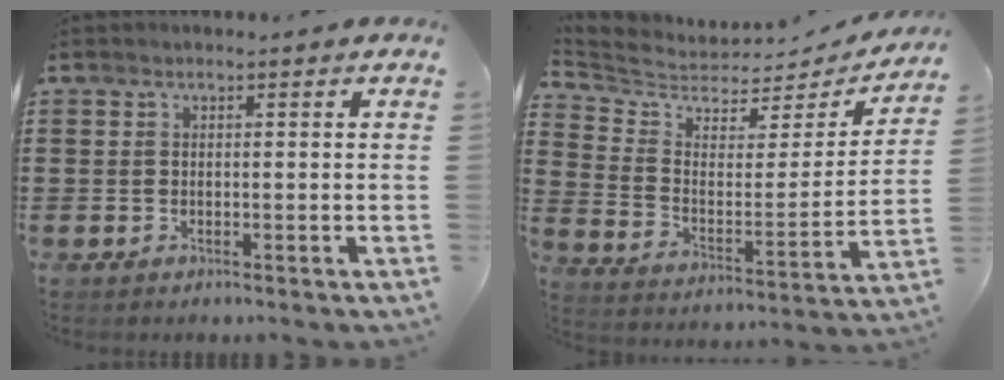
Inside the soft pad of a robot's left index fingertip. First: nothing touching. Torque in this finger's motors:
{"motor_torque": [1.09, -1.05, 0.10, 0.02]}